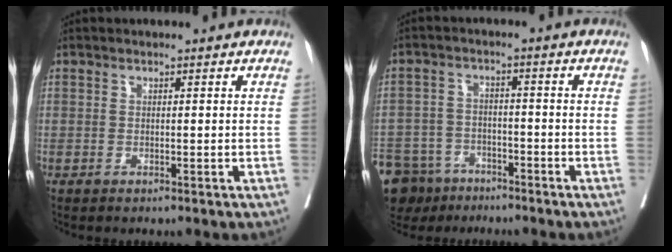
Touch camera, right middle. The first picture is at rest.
{"total": 12.1, "force": [-9.0, 7.4, 3.3], "torque": [-0.082, 0.001, -0.142]}